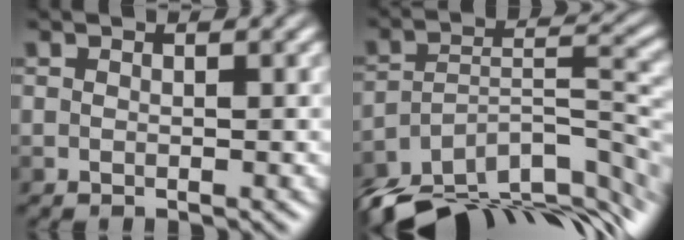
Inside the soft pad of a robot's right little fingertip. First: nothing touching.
{"total": 13.8, "force": [-11.0, 5.2, 6.3], "torque": [-0.136, 0.004, -0.158]}